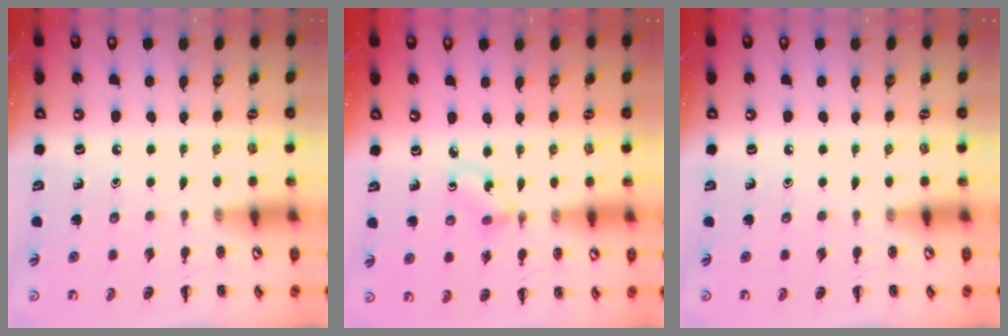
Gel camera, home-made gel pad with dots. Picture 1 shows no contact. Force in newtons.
{"total": 1.4, "press": 1.3, "slide": 0.6}
{"total": 0.0}